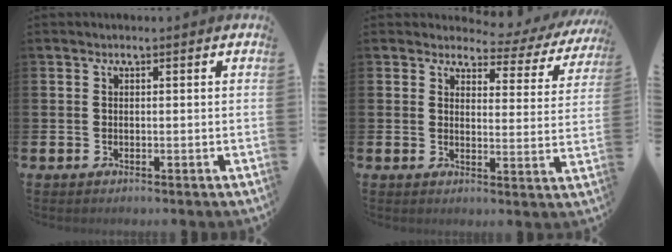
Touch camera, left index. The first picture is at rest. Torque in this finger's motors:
{"motor_torque": [0.83, -1.31, 0.07, 0.00]}